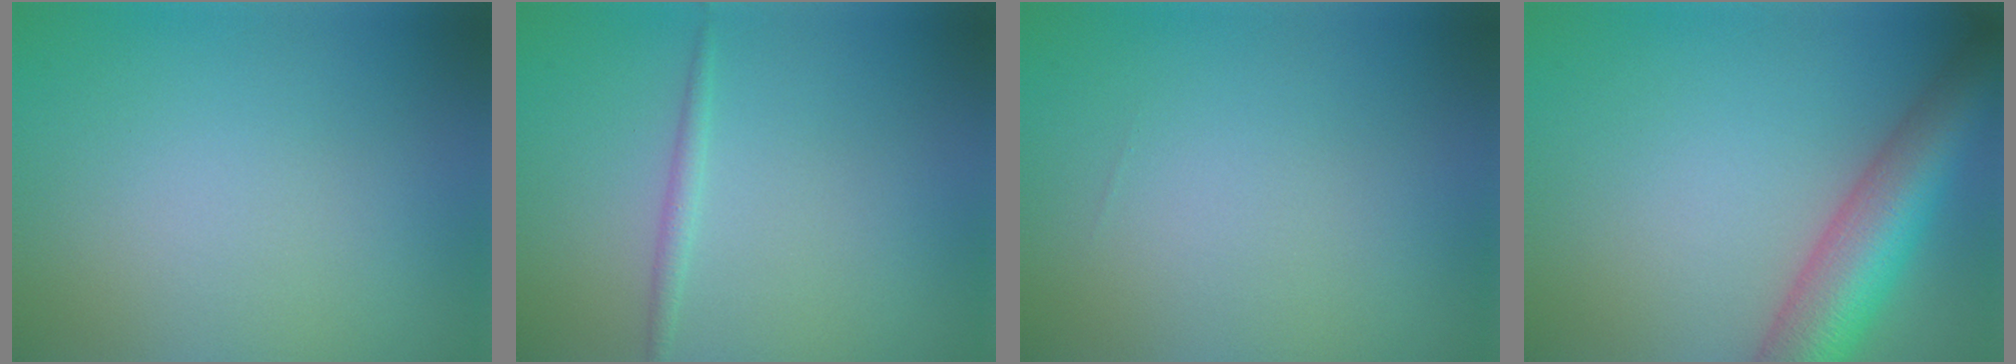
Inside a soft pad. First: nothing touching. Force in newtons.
{"total": 1.0, "press": 1.0, "slide": 0.0}
{"total": 0.0}
{"total": 7.8, "press": 7.8, "slide": 0.3}